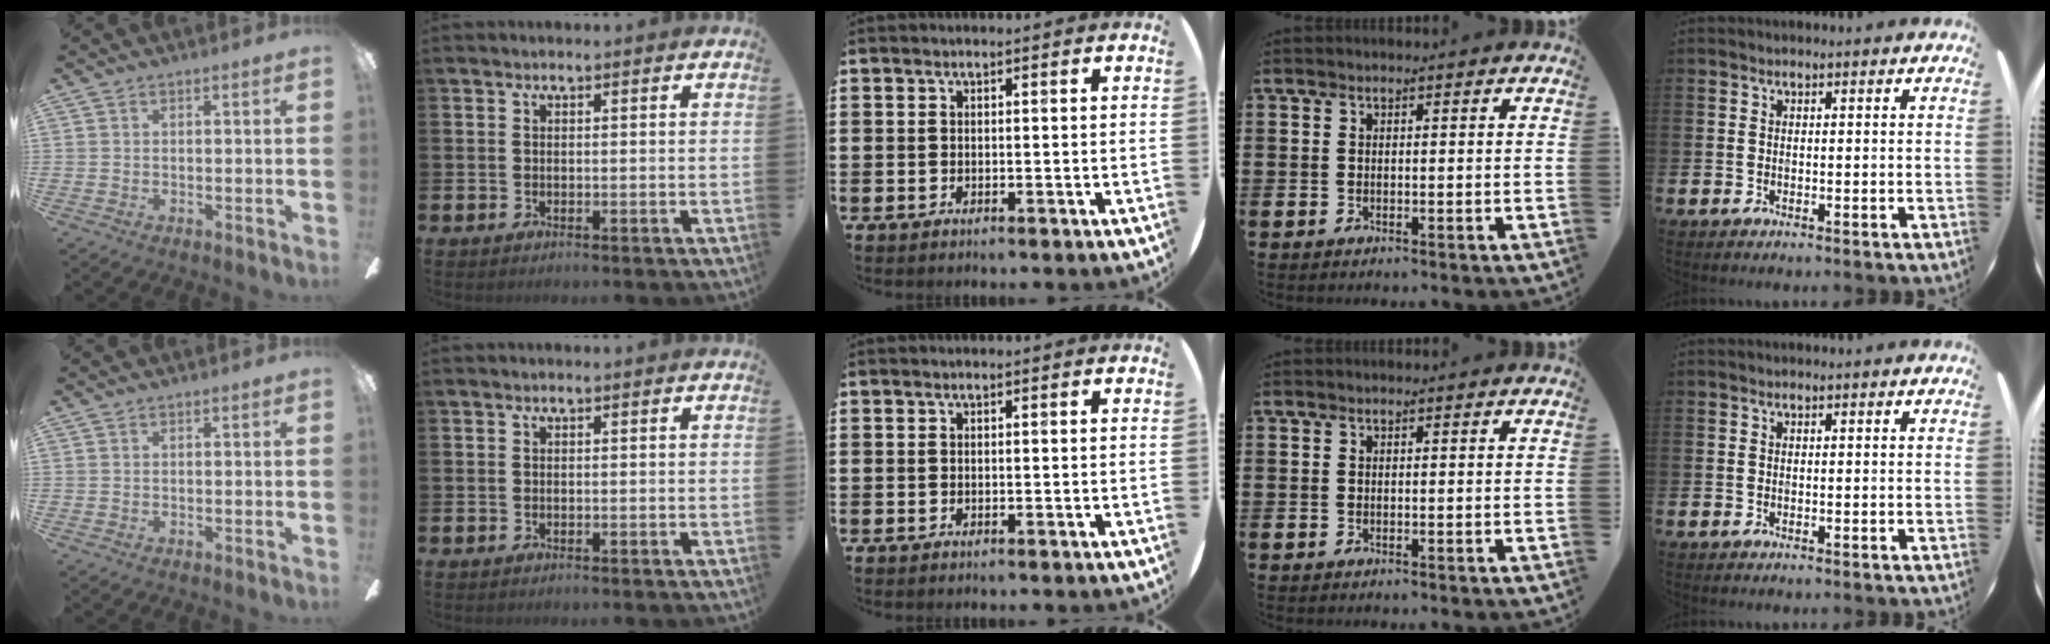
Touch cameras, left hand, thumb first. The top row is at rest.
{}